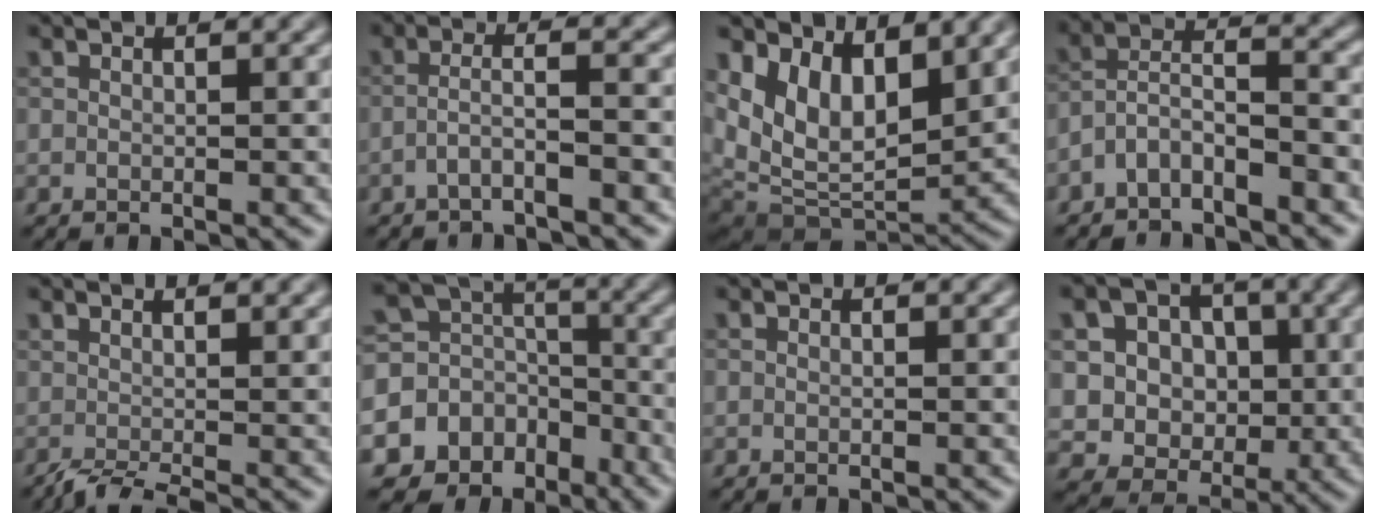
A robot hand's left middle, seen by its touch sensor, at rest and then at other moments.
{"total": 2.9, "force": [-1.5, 0.4, 2.5], "torque": [-0.043, 0.015, -0.038]}
{"total": 10.2, "force": [3.6, 6.1, 7.3], "torque": [-0.133, -0.019, 0.066]}
{"total": 4.0, "force": [-2.7, 1.4, 2.7], "torque": [-0.053, 0.009, -0.060]}
{"total": 2.6, "force": [-0.6, 0.8, 2.4], "torque": [-0.027, -0.003, -0.020]}
{"total": 10.3, "force": [-5.5, 8.1, 3.0], "torque": [-0.060, -0.004, -0.098]}
{"total": 0.0}
{"total": 7.5, "force": [1.7, 6.3, 3.7], "torque": [-0.053, 0.013, 0.021]}